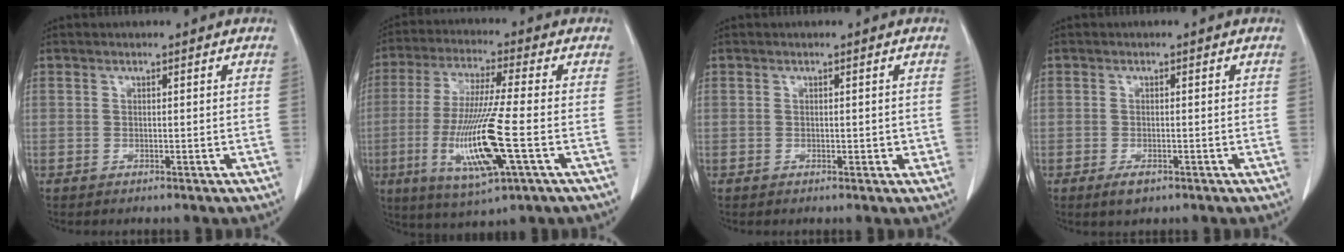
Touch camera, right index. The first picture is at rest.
{"total": 14.6, "force": [-3.8, 0.7, 14.0], "torque": [-0.287, -0.022, -0.070]}
{"total": 1.6, "force": [0.0, 1.0, 1.2], "torque": [-0.012, 0.003, 0.001]}
{"total": 2.1, "force": [-1.2, 1.2, 1.3], "torque": [-0.019, -0.001, -0.014]}